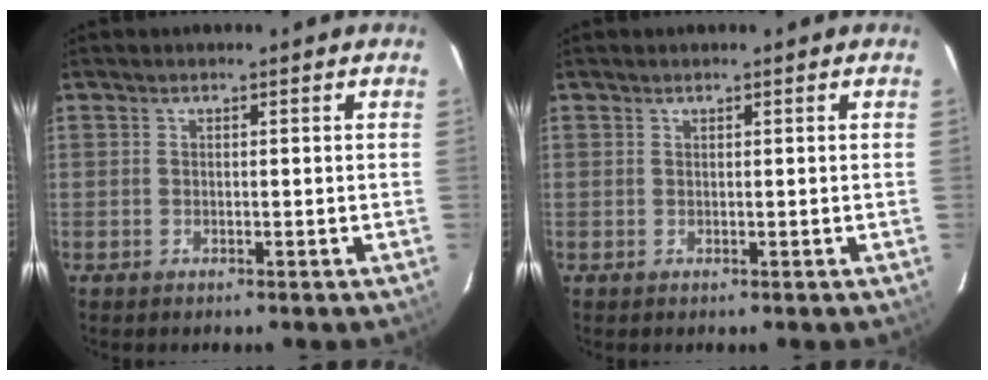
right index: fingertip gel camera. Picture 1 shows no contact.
{"total": 0.0}